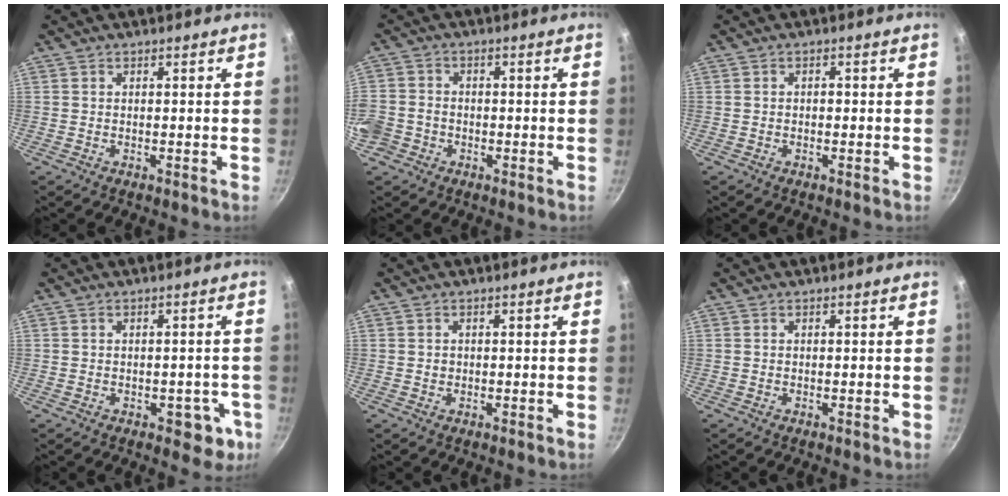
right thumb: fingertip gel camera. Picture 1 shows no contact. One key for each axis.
{"total": 9.7, "fx": -3.4, "fy": 8.2, "fz": 4.0, "tx": -0.103, "ty": 0.031, "tz": -0.069}
{"total": 0.8, "fx": -0.3, "fy": 0.5, "fz": 0.5, "tx": -0.007, "ty": 0.005, "tz": -0.003}
{"total": 5.5, "fx": -1.9, "fy": 3.5, "fz": 3.9, "tx": -0.014, "ty": 0.018, "tz": -0.014}
{"total": 0.7, "fx": 0.0, "fy": 0.7, "fz": 0.2, "tx": -0.001, "ty": 0.002, "tz": 0.000}
{"total": 0.0}